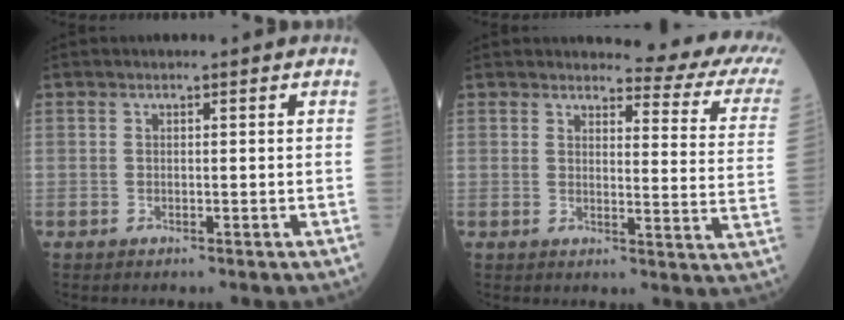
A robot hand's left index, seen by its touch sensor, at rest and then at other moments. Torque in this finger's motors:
{"motor_torque": [0.50, -0.57, 0.09, 0.02]}